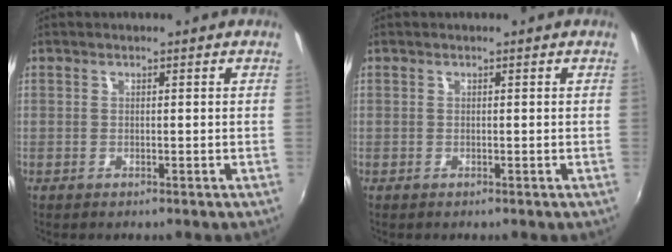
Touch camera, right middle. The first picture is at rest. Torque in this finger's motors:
{"motor_torque": [-0.05, -0.05, 0.00, 0.00]}